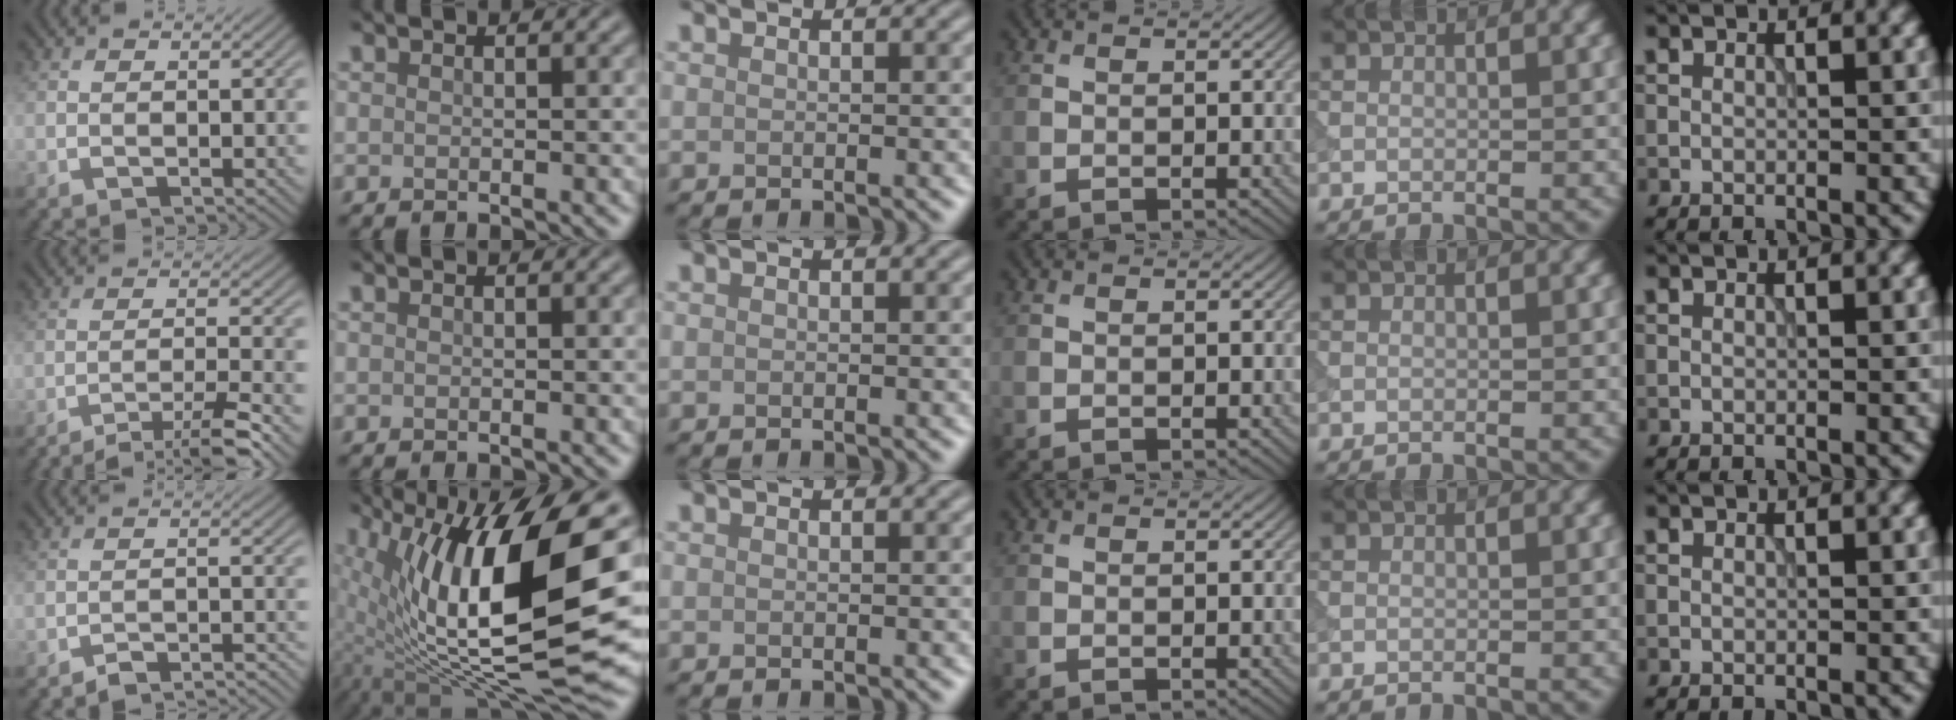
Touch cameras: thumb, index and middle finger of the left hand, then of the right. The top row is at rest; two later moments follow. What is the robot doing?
{"motion": "extract", "object": "tissue"}